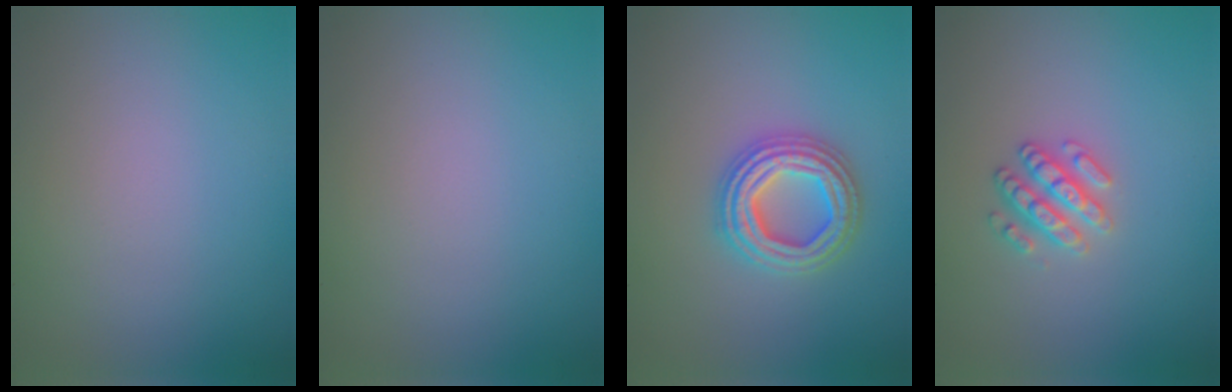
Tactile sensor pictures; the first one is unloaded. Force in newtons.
{"total": 0.0}
{"total": 4.1, "press": 4.0, "slide": 0.7}
{"total": 2.5, "press": 2.4, "slide": 0.6}